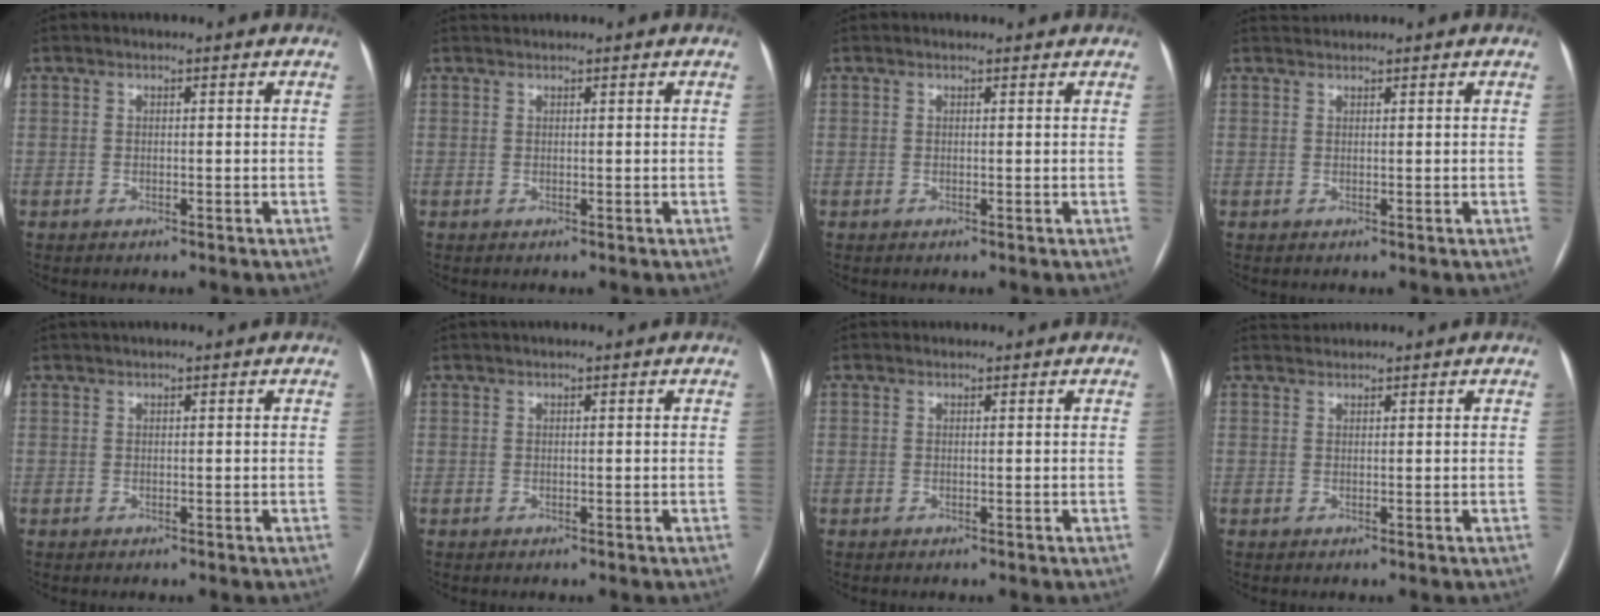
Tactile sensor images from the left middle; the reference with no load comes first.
{"total": 0.5, "force": [0.5, -0.1, -0.2], "torque": [-0.004, 0.009, 0.014]}
{"total": 0.9, "force": [0.8, 0.3, 0.0], "torque": [-0.009, 0.005, 0.009]}
{"total": 1.0, "force": [1.0, -0.1, -0.3], "torque": [-0.004, 0.011, 0.024]}
{"total": 1.7, "force": [1.5, -0.1, 0.8], "torque": [-0.009, 0.026, 0.029]}
{"total": 1.4, "force": [1.2, 0.0, 0.7], "torque": [-0.007, 0.026, 0.024]}
{"total": 0.8, "force": [0.7, 0.3, 0.0], "torque": [-0.003, 0.014, 0.013]}
{"total": 1.4, "force": [1.4, -0.1, -0.4], "torque": [-0.003, 0.013, 0.032]}